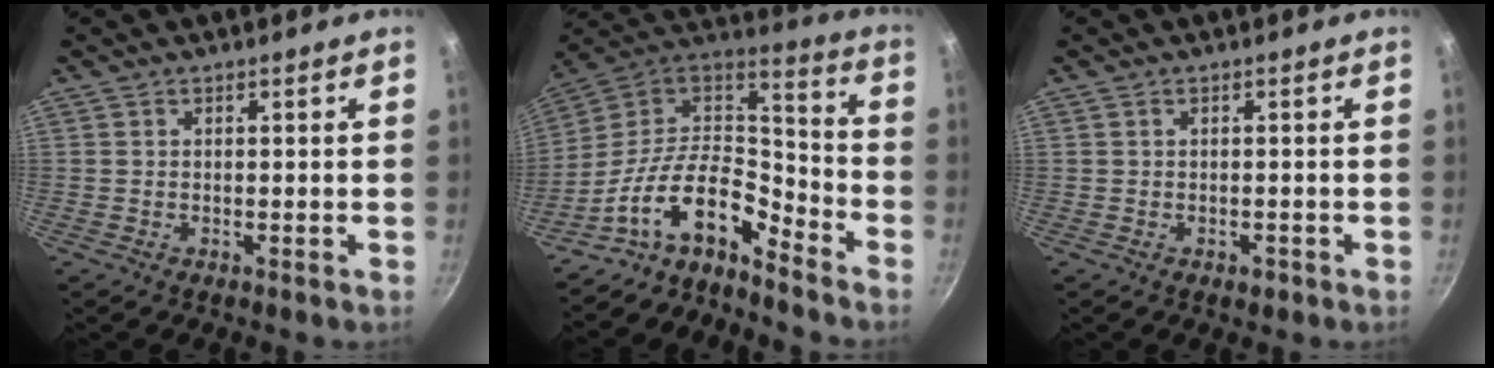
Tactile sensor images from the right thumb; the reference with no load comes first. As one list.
[{"total": 15.4, "force": [-10.3, 6.8, 9.3], "torque": [-0.151, 0.085, -0.208]}, {"total": 1.4, "force": [-0.5, 0.9, 1.0], "torque": [-0.008, 0.005, -0.005]}]